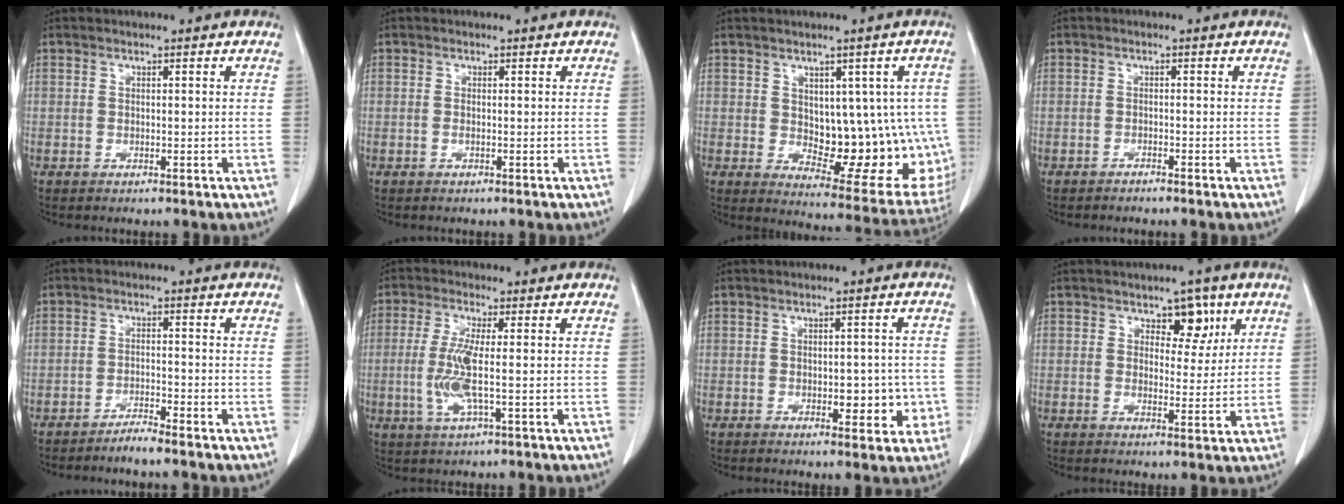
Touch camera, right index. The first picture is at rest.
{"total": 0.0}
{"total": 15.6, "force": [-0.1, 8.3, 13.2], "torque": [-0.130, 0.009, 0.026]}
{"total": 1.4, "force": [-1.2, -0.1, 0.6], "torque": [-0.010, 0.001, -0.016]}
{"total": 2.8, "force": [-2.5, -0.3, 1.3], "torque": [-0.026, -0.004, -0.049]}
{"total": 6.1, "force": [-0.6, 0.6, 6.0], "torque": [-0.136, -0.007, -0.012]}
{"total": 5.1, "force": [-1.0, 2.7, 4.2], "torque": [-0.036, 0.006, -0.005]}
{"total": 5.1, "force": [2.8, 3.0, 3.0], "torque": [-0.029, 0.002, 0.040]}